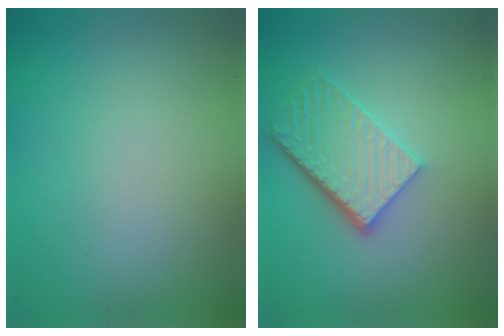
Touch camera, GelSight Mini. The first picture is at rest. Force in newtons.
{"total": 5.2, "press": 3.9, "slide": 3.5}